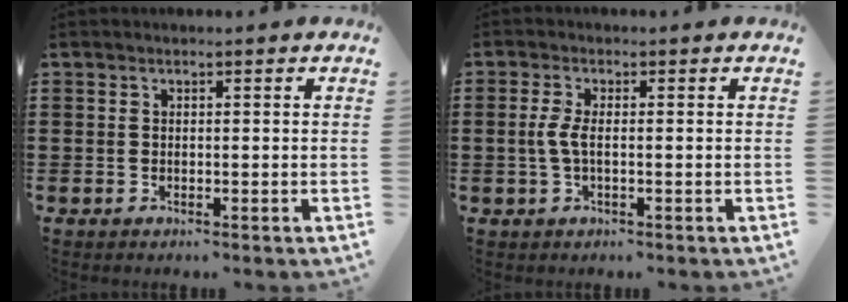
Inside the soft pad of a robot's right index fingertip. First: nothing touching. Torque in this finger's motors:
{"motor_torque": [0.50, 0.44, 0.36, 0.09]}